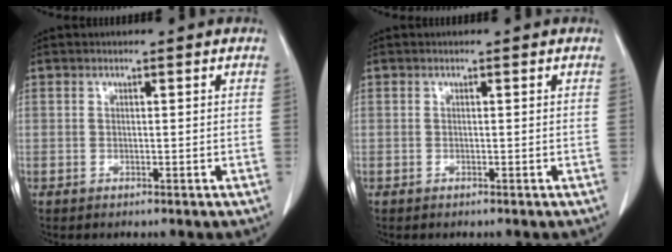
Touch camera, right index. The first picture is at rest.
{"total": 0.0}